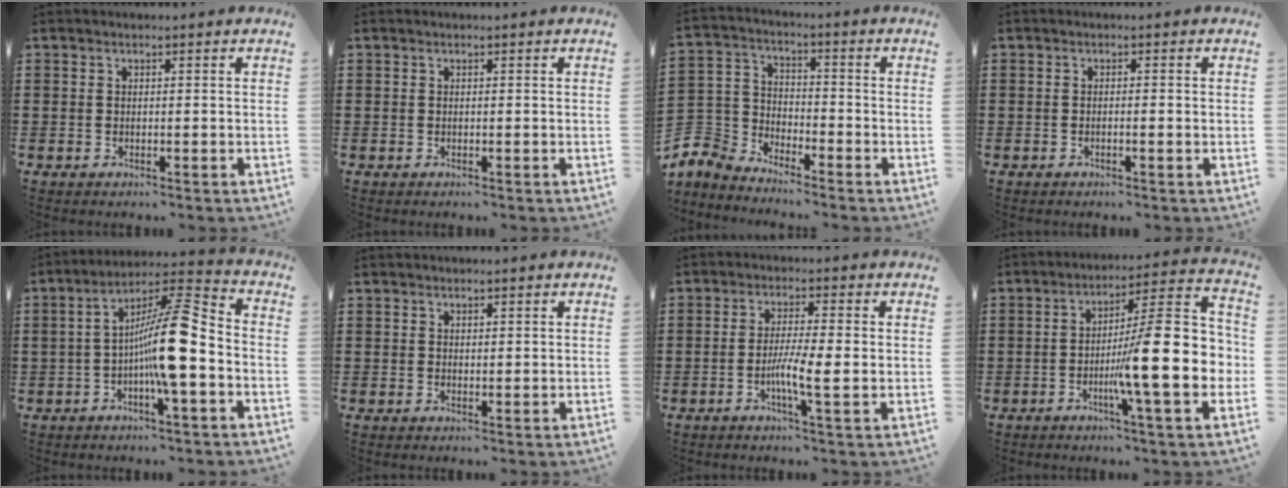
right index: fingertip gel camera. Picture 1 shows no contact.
{"total": 0.0}
{"total": 5.9, "force": [-5.5, 2.2, 0.7], "torque": [-0.059, -0.009, -0.124]}
{"total": 0.9, "force": [-0.5, -0.1, 0.8], "torque": [-0.014, -0.005, -0.008]}
{"total": 12.8, "force": [-2.6, 2.2, 12.4], "torque": [-0.230, 0.009, -0.050]}
{"total": 0.7, "force": [0.6, 0.3, 0.2], "torque": [-0.004, 0.002, 0.011]}
{"total": 6.0, "force": [-1.3, 0.3, 5.8], "torque": [-0.108, -0.010, -0.026]}
{"total": 16.4, "force": [-2.6, 2.6, 16.0], "torque": [-0.246, -0.031, -0.042]}